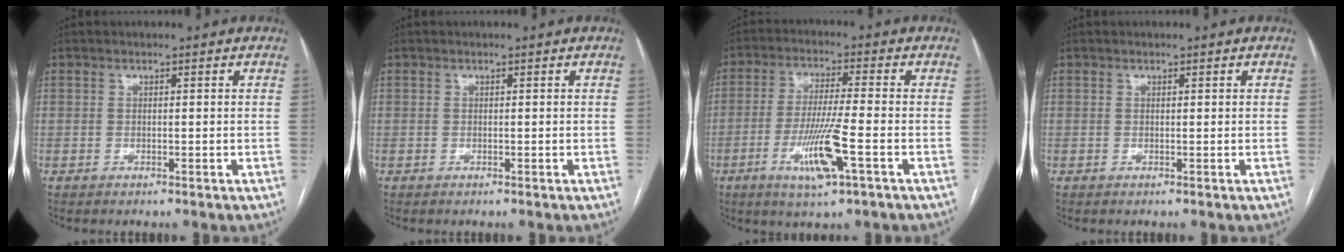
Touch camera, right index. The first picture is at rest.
{"total": 0.0}
{"total": 9.6, "force": [-3.7, 0.2, 8.9], "torque": [-0.174, -0.013, -0.068]}
{"total": 0.0}